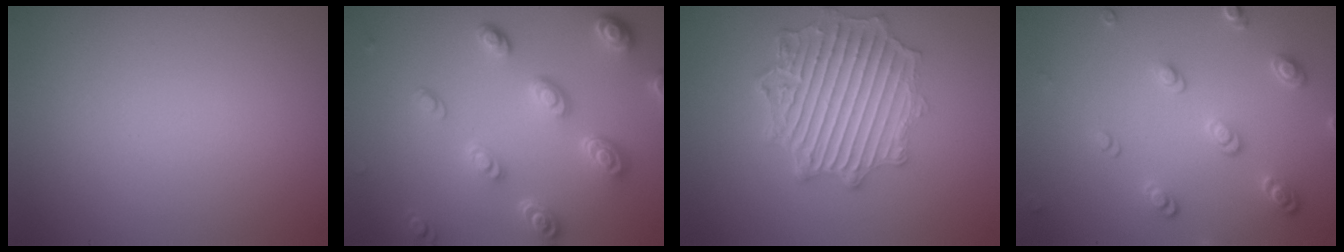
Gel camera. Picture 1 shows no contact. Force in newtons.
{"total": 5.0, "press": 3.7, "slide": 3.3}
{"total": 6.9, "press": 5.2, "slide": 4.6}
{"total": 2.6, "press": 2.5, "slide": 0.7}